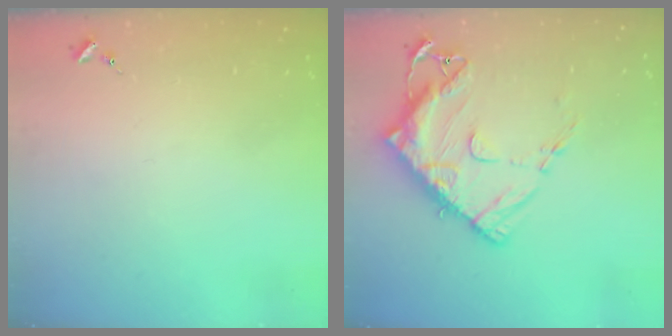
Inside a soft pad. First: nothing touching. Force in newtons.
{"total": 16.9, "press": 16.8, "slide": 1.6}